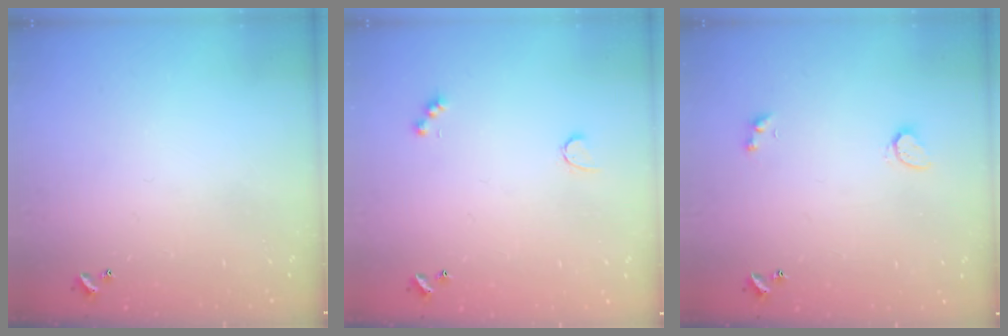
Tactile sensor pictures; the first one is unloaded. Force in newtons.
{"total": 2.6, "press": 2.5, "slide": 0.5}
{"total": 2.3, "press": 2.3, "slide": 0.5}